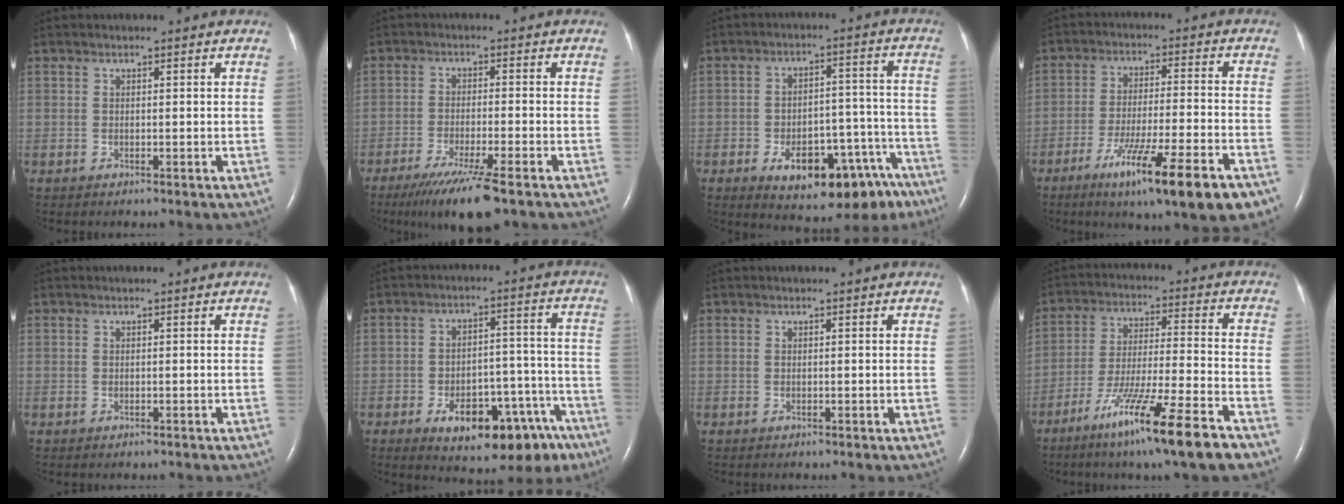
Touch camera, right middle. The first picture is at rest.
{"total": 9.4, "force": [-6.5, 0.1, 6.8], "torque": [-0.115, -0.025, -0.105]}
{"total": 16.9, "force": [-10.7, 7.3, 10.8], "torque": [-0.095, 0.047, -0.143]}
{"total": 16.7, "force": [-10.0, 1.1, 13.4], "torque": [-0.175, -0.032, -0.154]}
{"total": 0.0}
{"total": 16.2, "force": [-10.2, 7.0, 10.4], "torque": [-0.093, 0.043, -0.135]}
{"total": 0.0}
{"total": 15.5, "force": [-9.9, -0.2, 11.9], "torque": [-0.217, -0.045, -0.173]}